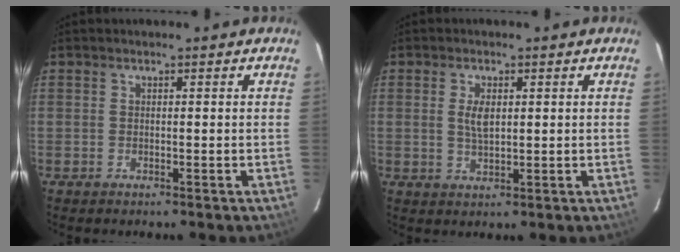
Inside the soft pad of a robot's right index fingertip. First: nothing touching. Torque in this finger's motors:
{"motor_torque": [0.03, 0.01, 0.08, 0.05]}